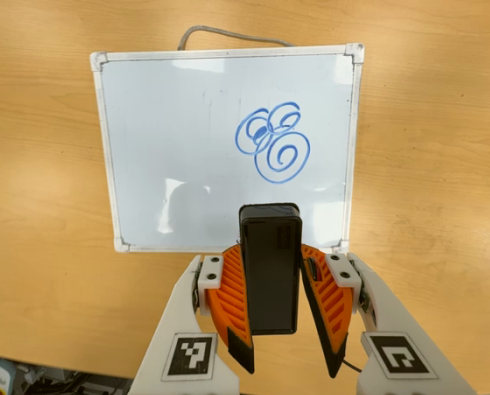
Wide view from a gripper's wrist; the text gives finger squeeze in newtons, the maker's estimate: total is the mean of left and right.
{"total": 6.0, "left": 5.8, "right": 6.3}